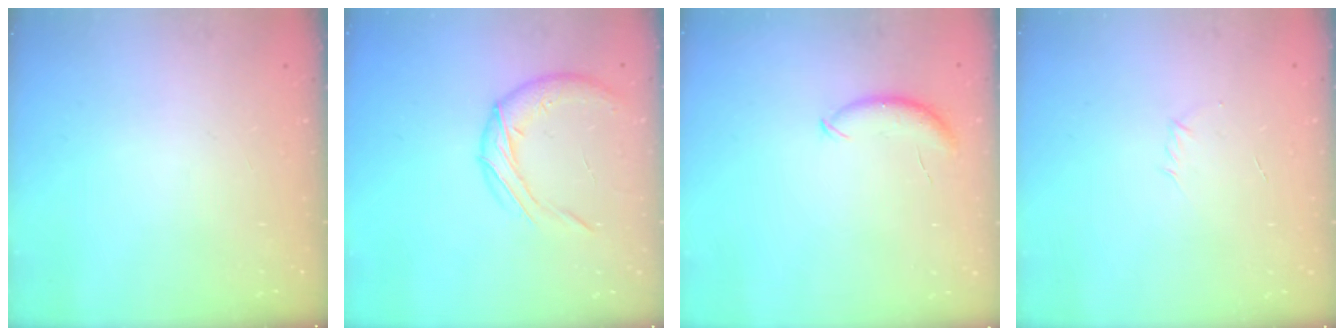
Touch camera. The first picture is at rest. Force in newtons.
{"total": 10.8, "press": 10.8, "slide": 0.4}
{"total": 7.4, "press": 7.4, "slide": 1.1}
{"total": 2.9, "press": 2.8, "slide": 0.8}